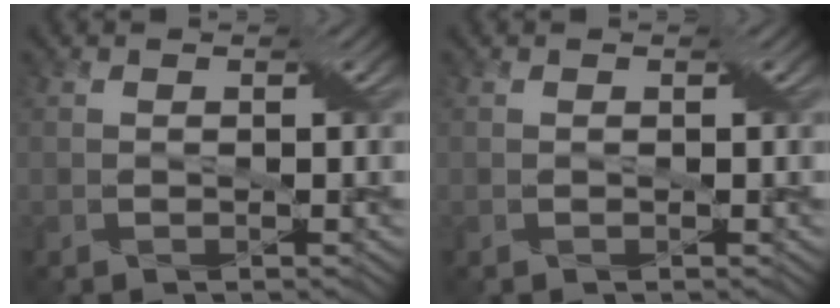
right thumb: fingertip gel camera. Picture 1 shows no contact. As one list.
[{"total": 0.0}]